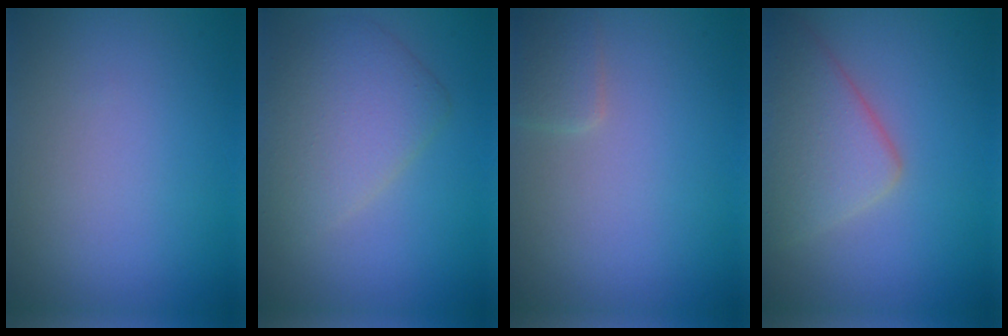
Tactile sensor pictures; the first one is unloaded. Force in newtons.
{"total": 4.5, "press": 4.5, "slide": 0.2}
{"total": 1.6, "press": 1.6, "slide": 0.1}
{"total": 5.6, "press": 5.6, "slide": 0.4}